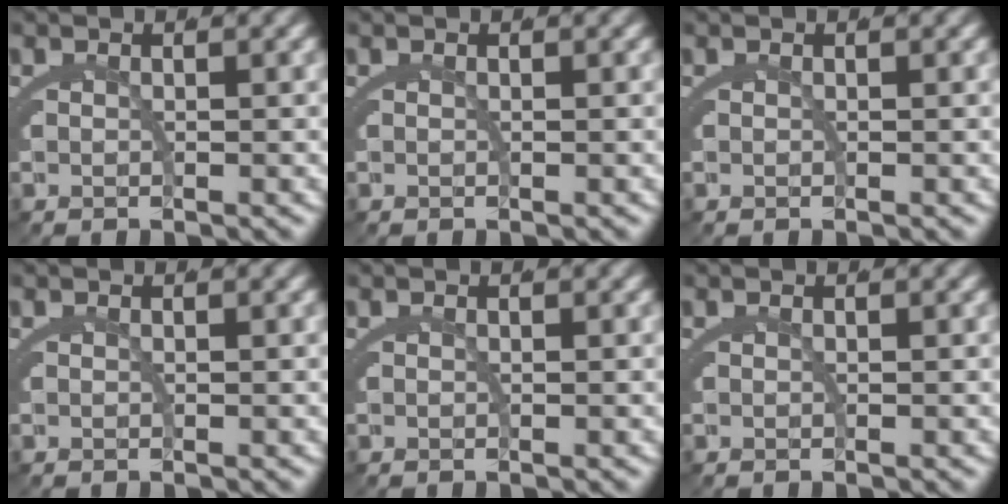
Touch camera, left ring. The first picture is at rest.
{"total": 0.0}
{"total": 0.0}
{"total": 0.0}
{"total": 0.0}
{"total": 0.0}